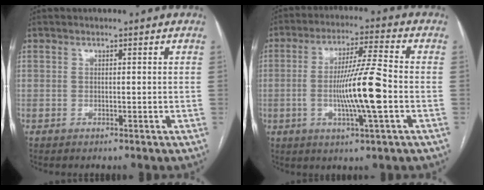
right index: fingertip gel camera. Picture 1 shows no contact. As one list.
[{"total": 11.3, "force": [-2.1, -0.1, 11.1], "torque": [-0.205, -0.003, -0.042]}]